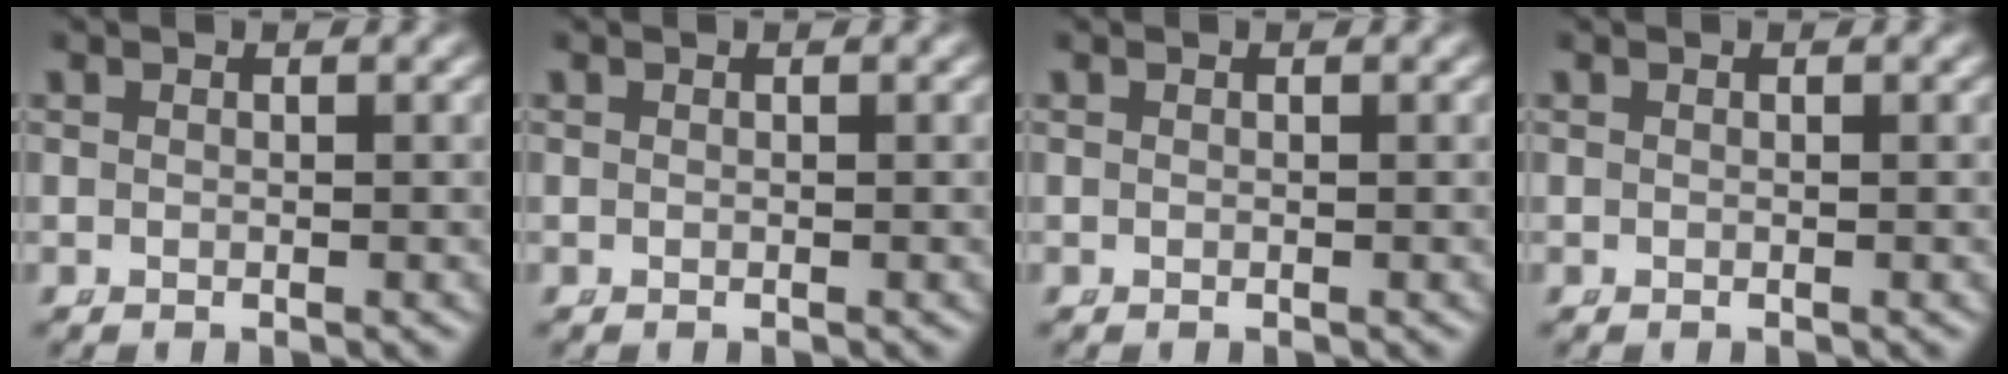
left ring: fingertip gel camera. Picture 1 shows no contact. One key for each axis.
{"total": 0.0}
{"total": 0.0}
{"total": 0.0}